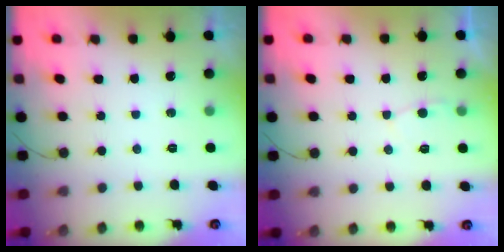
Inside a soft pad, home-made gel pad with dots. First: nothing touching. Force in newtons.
{"total": 3.0, "press": 3.0, "slide": 0.3}